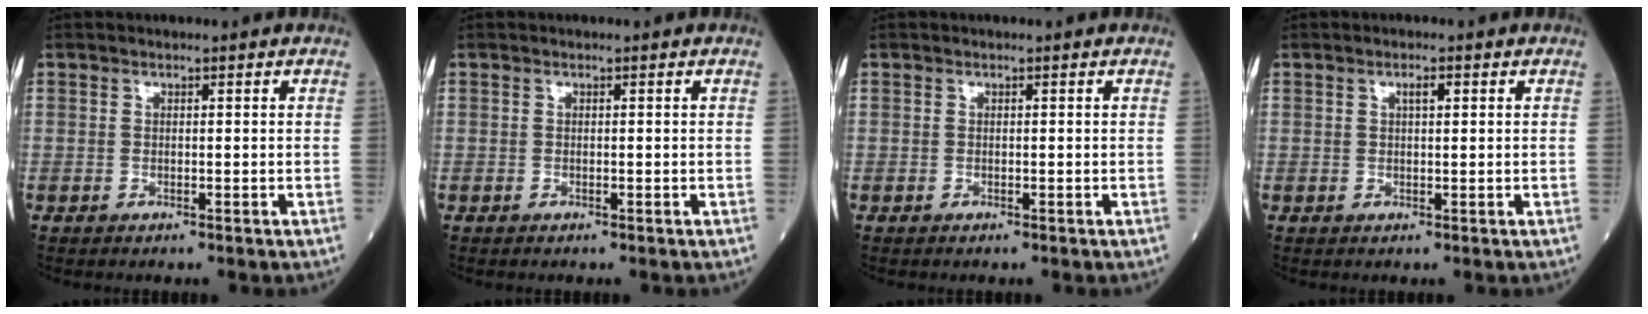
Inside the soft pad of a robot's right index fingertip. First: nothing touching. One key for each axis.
{"total": 0.0}
{"total": 0.0}
{"total": 1.4, "fx": 0.6, "fy": 0.4, "fz": 1.2, "tx": -0.022, "ty": 0.001, "tz": 0.008}